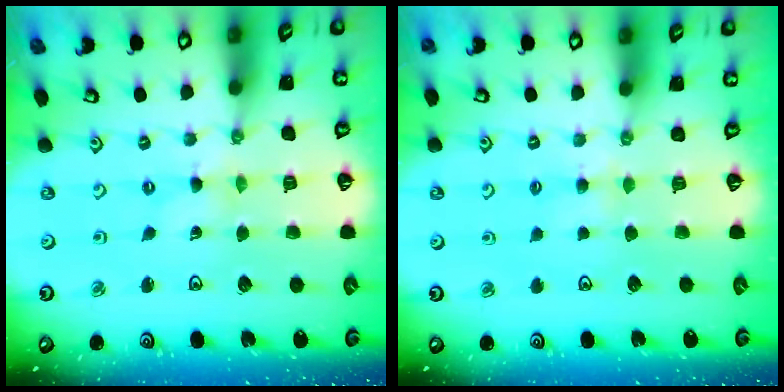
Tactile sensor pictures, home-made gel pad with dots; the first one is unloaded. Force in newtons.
{"total": 3.4, "press": 3.3, "slide": 0.6}